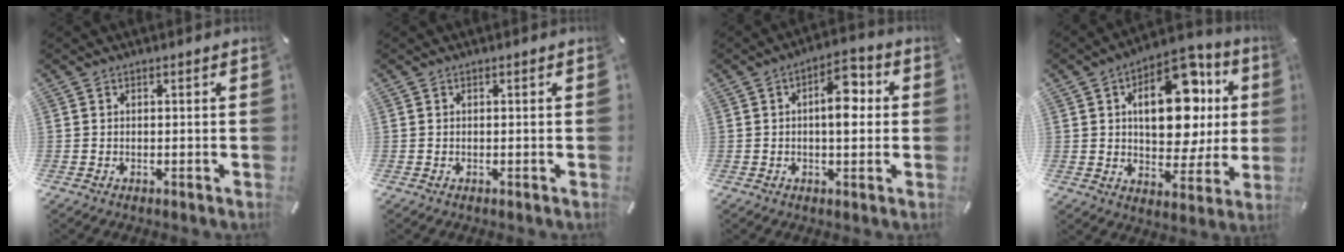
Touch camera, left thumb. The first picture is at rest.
{"total": 0.0}
{"total": 8.6, "force": [0.7, 4.4, 7.4], "torque": [-0.097, 0.003, 0.005]}
{"total": 20.1, "force": [5.1, 12.1, 15.1], "torque": [-0.210, -0.017, 0.085]}